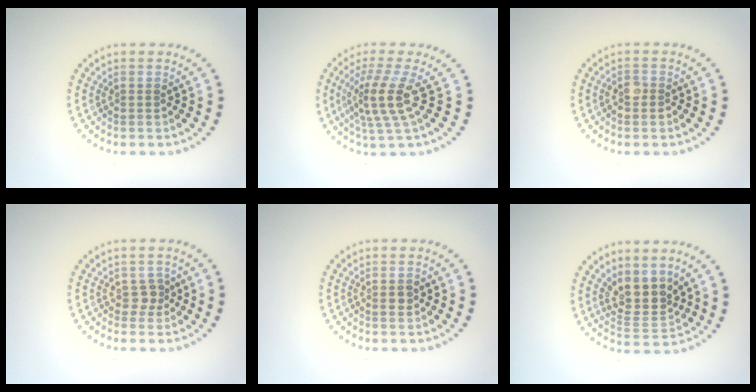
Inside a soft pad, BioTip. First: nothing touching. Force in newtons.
{"total": 3.9, "press": 3.0, "slide": 2.5}
{"total": 1.0, "press": 0.9, "slide": 0.5}
{"total": 1.2, "press": 1.0, "slide": 0.7}
{"total": 1.0, "press": 1.0, "slide": 0.3}
{"total": 3.8, "press": 3.2, "slide": 2.1}